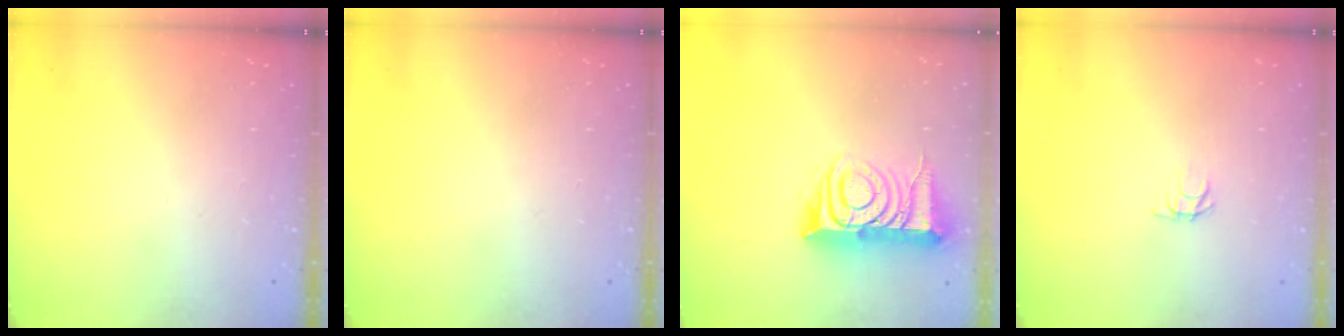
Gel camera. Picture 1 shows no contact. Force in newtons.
{"total": 0.0}
{"total": 12.2, "press": 12.1, "slide": 1.4}
{"total": 2.5, "press": 2.5, "slide": 0.3}